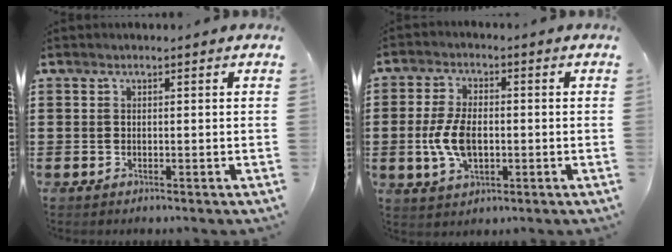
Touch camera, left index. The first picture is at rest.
{"total": 7.1, "force": [-0.8, 3.9, 5.9], "torque": [-0.139, -0.003, -0.020]}